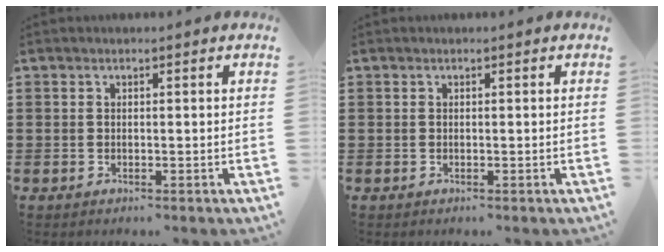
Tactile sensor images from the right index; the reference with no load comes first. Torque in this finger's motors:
{"motor_torque": [0.00, 0.00, 0.00, 0.00]}